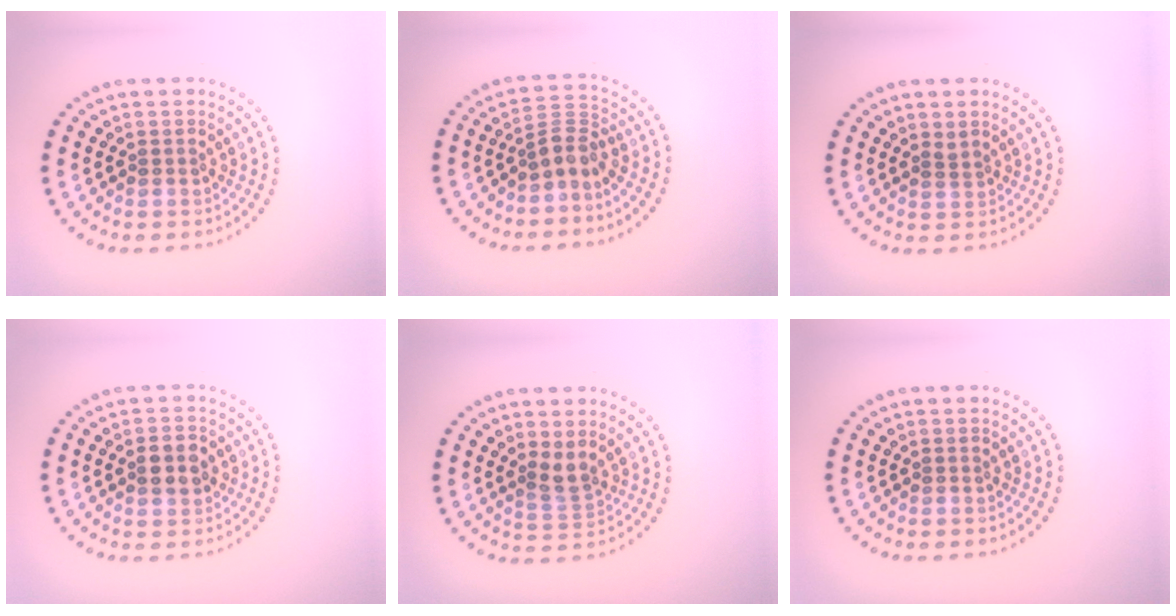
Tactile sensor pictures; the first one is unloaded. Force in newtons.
{"total": 2.7, "press": 2.0, "slide": 1.7}
{"total": 0.6, "press": 0.3, "slide": 0.5}
{"total": 2.8, "press": 2.8, "slide": 0.1}
{"total": 2.0, "press": 1.5, "slide": 1.3}
{"total": 0.0}